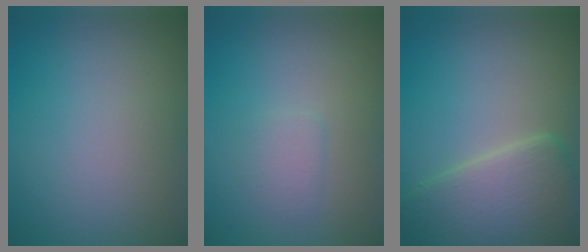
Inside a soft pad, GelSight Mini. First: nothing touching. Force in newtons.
{"total": 1.3, "press": 1.3, "slide": 0.1}
{"total": 6.3, "press": 6.3, "slide": 0.4}